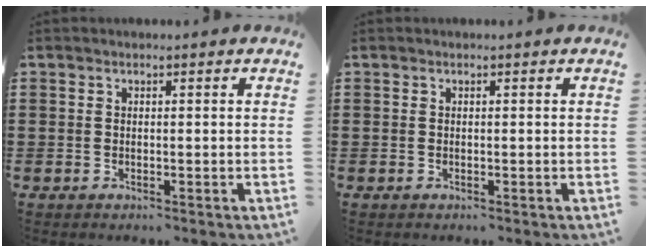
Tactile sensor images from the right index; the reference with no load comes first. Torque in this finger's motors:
{"motor_torque": [0.08, 0.39, 0.00, 0.00]}